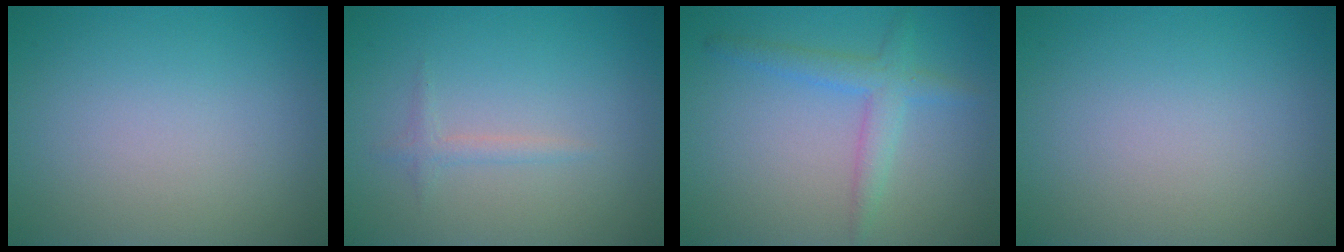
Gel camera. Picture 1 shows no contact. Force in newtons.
{"total": 1.0, "press": 1.0, "slide": 0.0}
{"total": 2.8, "press": 2.8, "slide": 0.2}
{"total": 0.0}